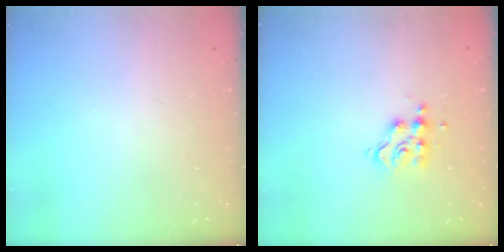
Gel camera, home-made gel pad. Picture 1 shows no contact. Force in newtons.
{"total": 6.0, "press": 6.0, "slide": 0.3}